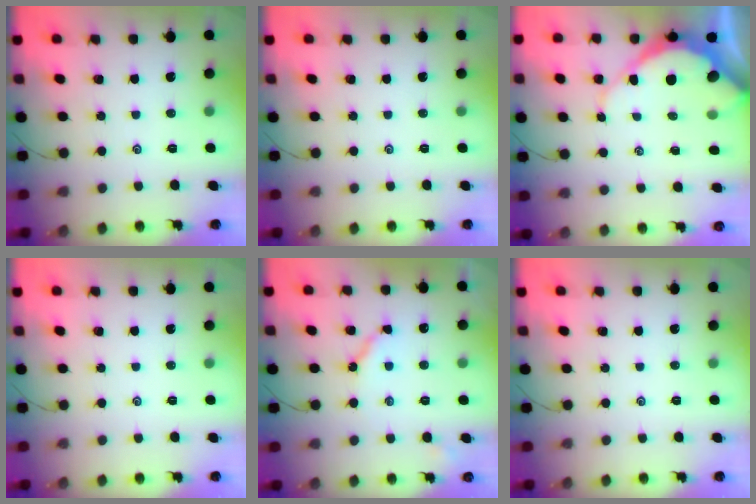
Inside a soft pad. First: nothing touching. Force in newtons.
{"total": 0.0}
{"total": 9.8, "press": 9.8, "slide": 0.9}
{"total": 0.0}
{"total": 5.3, "press": 5.2, "slide": 0.7}
{"total": 0.0}